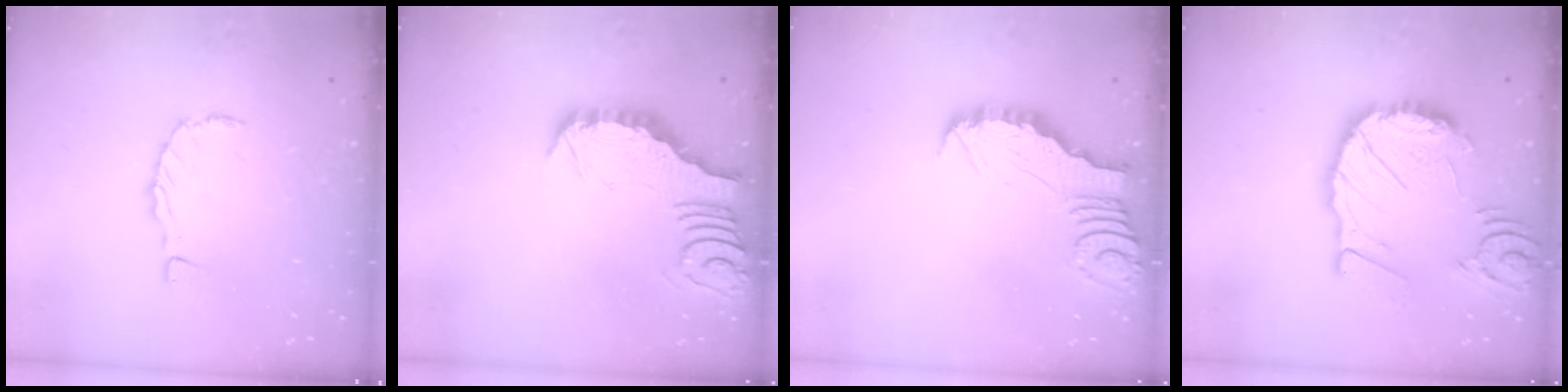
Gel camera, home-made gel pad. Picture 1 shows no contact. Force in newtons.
{"total": 3.5, "press": 3.5, "slide": 0.3}
{"total": 2.8, "press": 2.8, "slide": 0.1}
{"total": 17.6, "press": 17.5, "slide": 2.2}